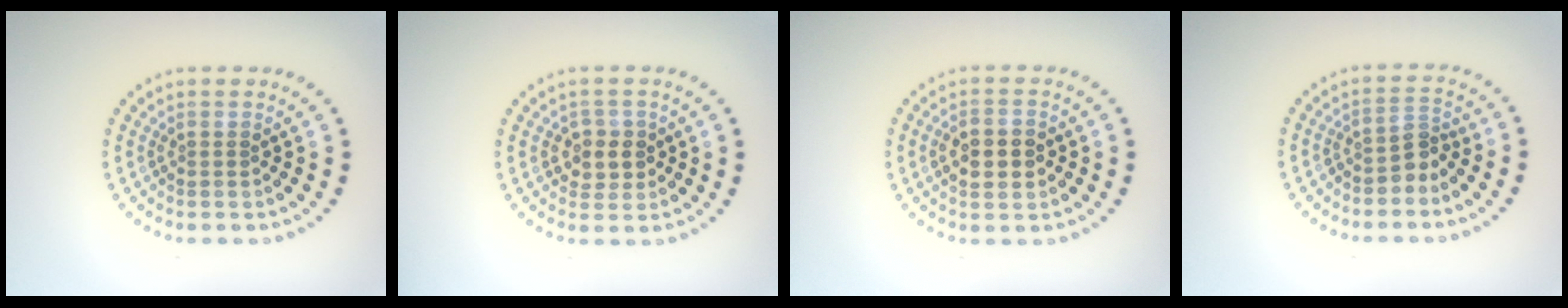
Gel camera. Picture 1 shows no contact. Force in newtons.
{"total": 2.4, "press": 2.3, "slide": 0.8}
{"total": 3.9, "press": 3.9, "slide": 0.2}
{"total": 2.2, "press": 1.5, "slide": 1.6}